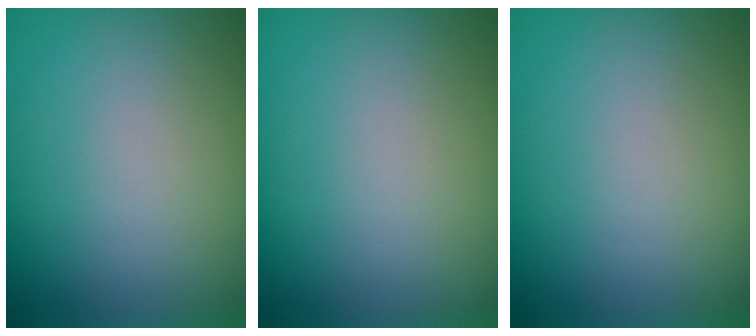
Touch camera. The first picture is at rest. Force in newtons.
{"total": 0.0}
{"total": 0.0}